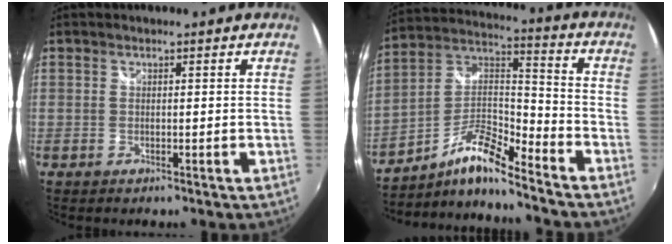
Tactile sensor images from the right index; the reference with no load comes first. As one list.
[{"total": 11.1, "force": [-8.4, 1.4, 7.2], "torque": [-0.150, 0.013, -0.168]}]